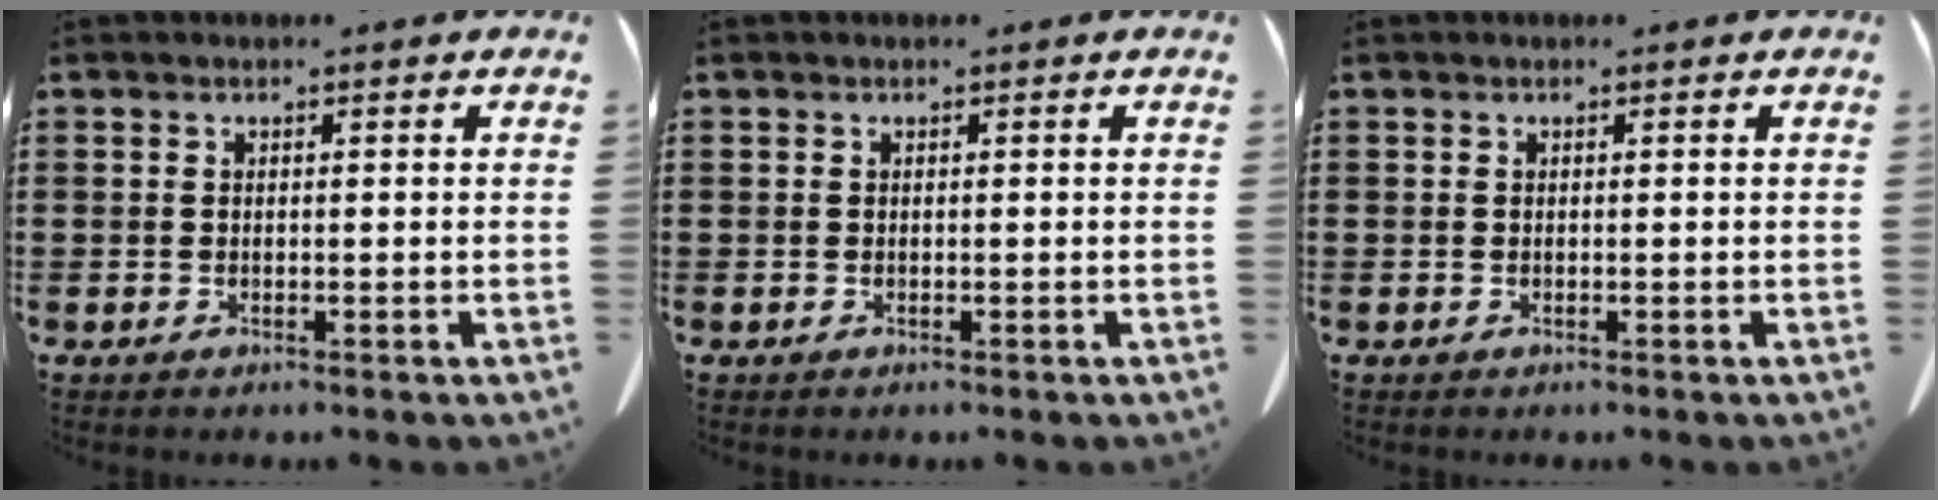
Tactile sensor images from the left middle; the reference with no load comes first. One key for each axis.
{"total": 0.0}
{"total": 0.0}